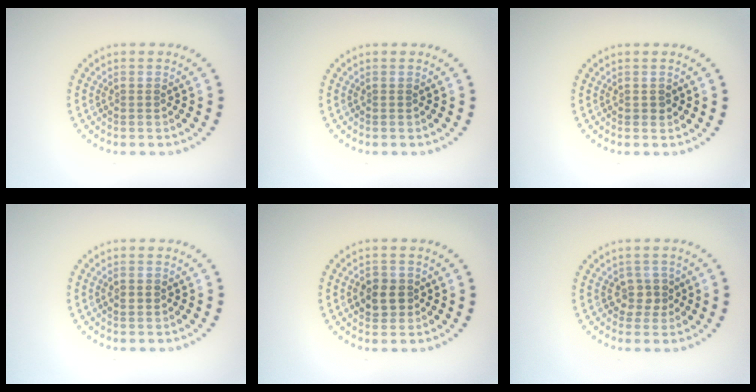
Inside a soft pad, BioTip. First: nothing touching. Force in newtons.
{"total": 0.0}
{"total": 0.8, "press": 0.8, "slide": 0.2}
{"total": 1.2, "press": 1.2, "slide": 0.1}
{"total": 2.7, "press": 2.6, "slide": 0.4}
{"total": 2.0, "press": 1.7, "slide": 1.0}